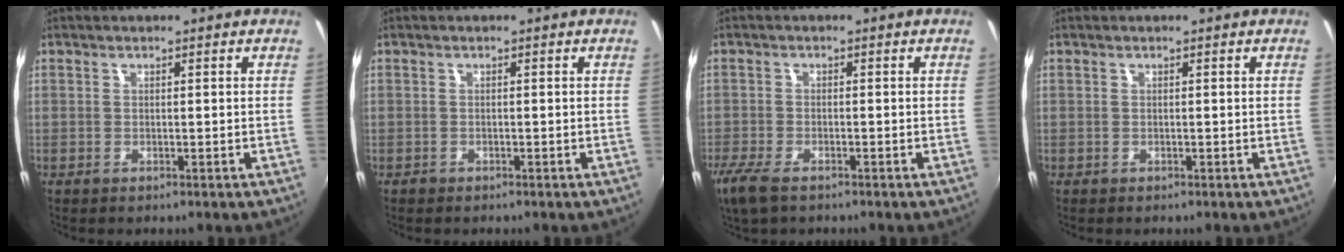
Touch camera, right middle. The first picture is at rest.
{"total": 0.8, "force": [-0.7, 0.5, 0.0], "torque": [-0.005, -0.002, -0.011]}
{"total": 6.1, "force": [-4.4, 2.2, 3.6], "torque": [-0.097, -0.023, -0.088]}
{"total": 0.0}